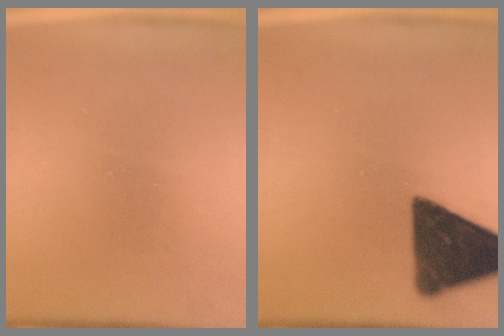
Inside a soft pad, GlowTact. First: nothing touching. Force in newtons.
{"total": 13.5}